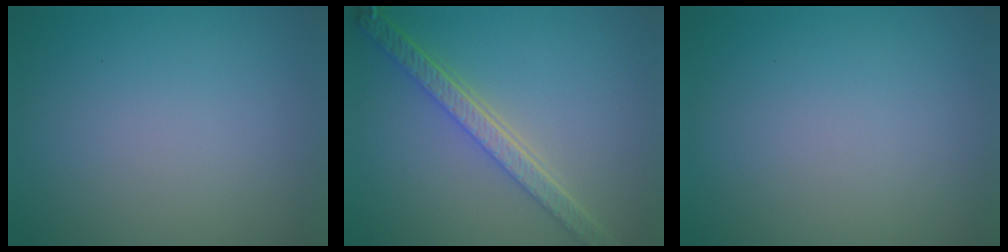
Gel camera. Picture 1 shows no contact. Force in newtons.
{"total": 5.4, "press": 4.1, "slide": 3.4}
{"total": 0.0}